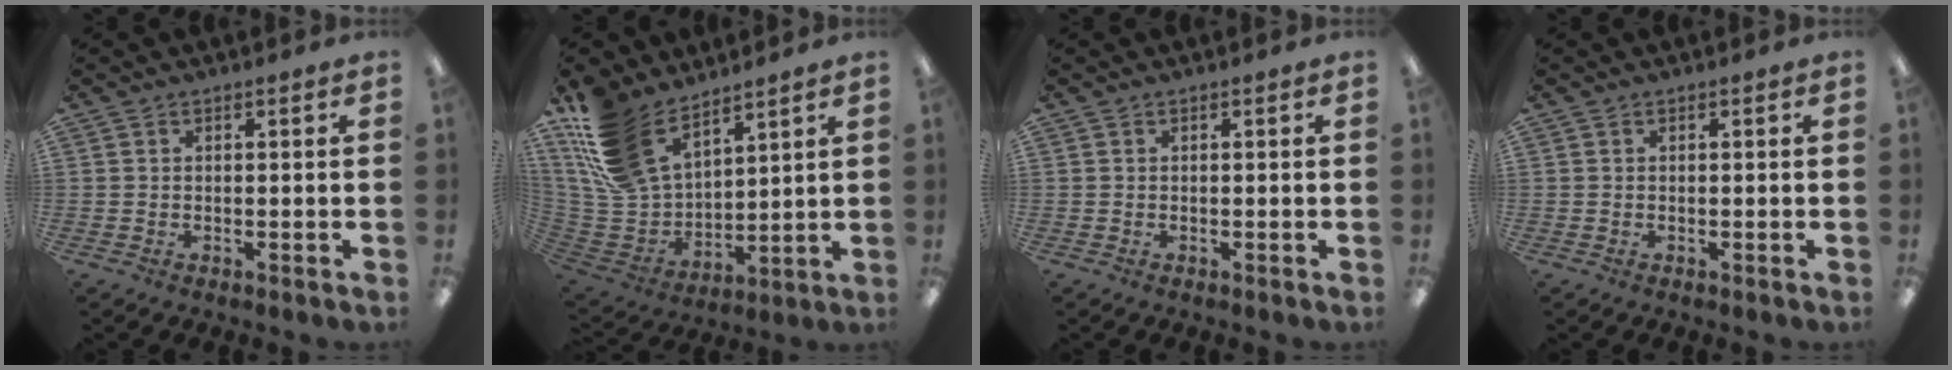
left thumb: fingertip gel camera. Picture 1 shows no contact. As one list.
[{"total": 18.1, "force": [12.8, 9.7, 8.4], "torque": [-0.210, -0.073, 0.243]}, {"total": 0.0}, {"total": 0.0}]